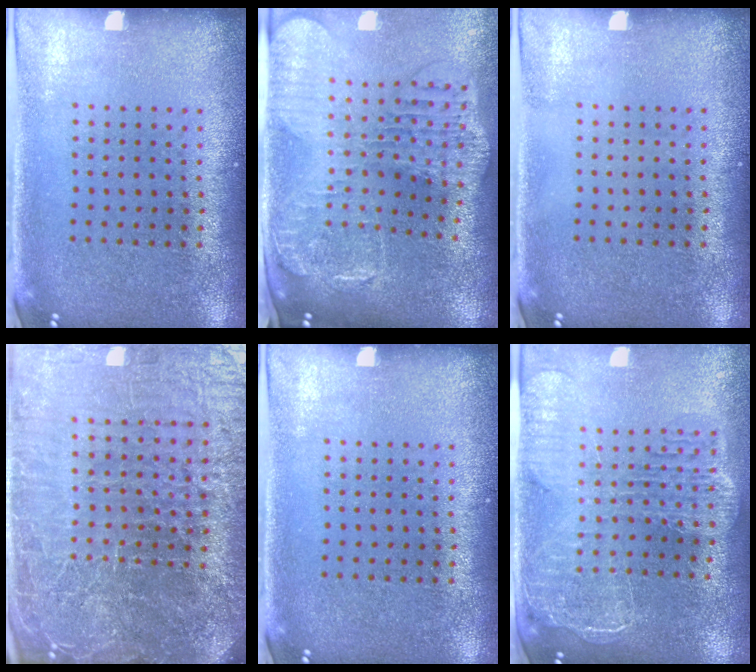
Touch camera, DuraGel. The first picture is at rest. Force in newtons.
{"total": 2.6, "press": 2.3, "slide": 1.4}
{"total": 0.0}
{"total": 7.3, "press": 6.4, "slide": 3.6}
{"total": 0.0}
{"total": 2.5, "press": 2.2, "slide": 1.2}